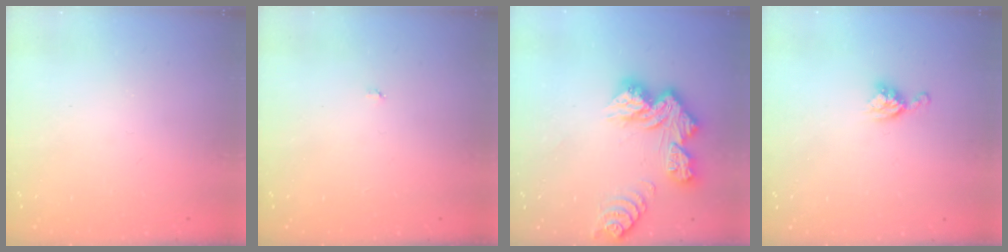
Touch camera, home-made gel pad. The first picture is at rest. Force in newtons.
{"total": 2.9, "press": 2.9, "slide": 0.3}
{"total": 14.2, "press": 14.1, "slide": 1.6}
{"total": 5.5, "press": 5.5, "slide": 0.1}